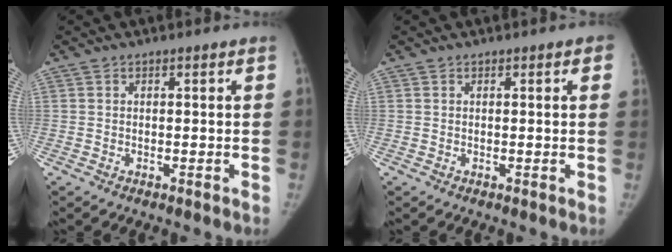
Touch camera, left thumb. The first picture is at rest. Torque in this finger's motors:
{"motor_torque": [-0.06, -0.05, 0.31, 0.17, 0.00]}